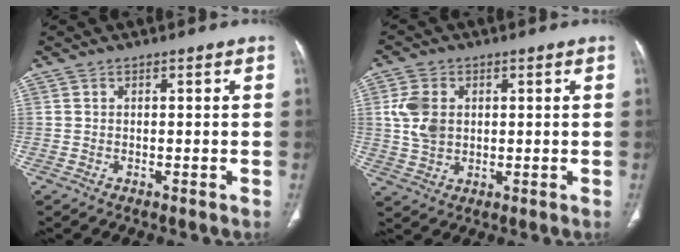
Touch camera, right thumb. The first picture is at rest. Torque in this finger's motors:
{"motor_torque": [0.96, 0.90, 0.81, 0.47, 0.08]}